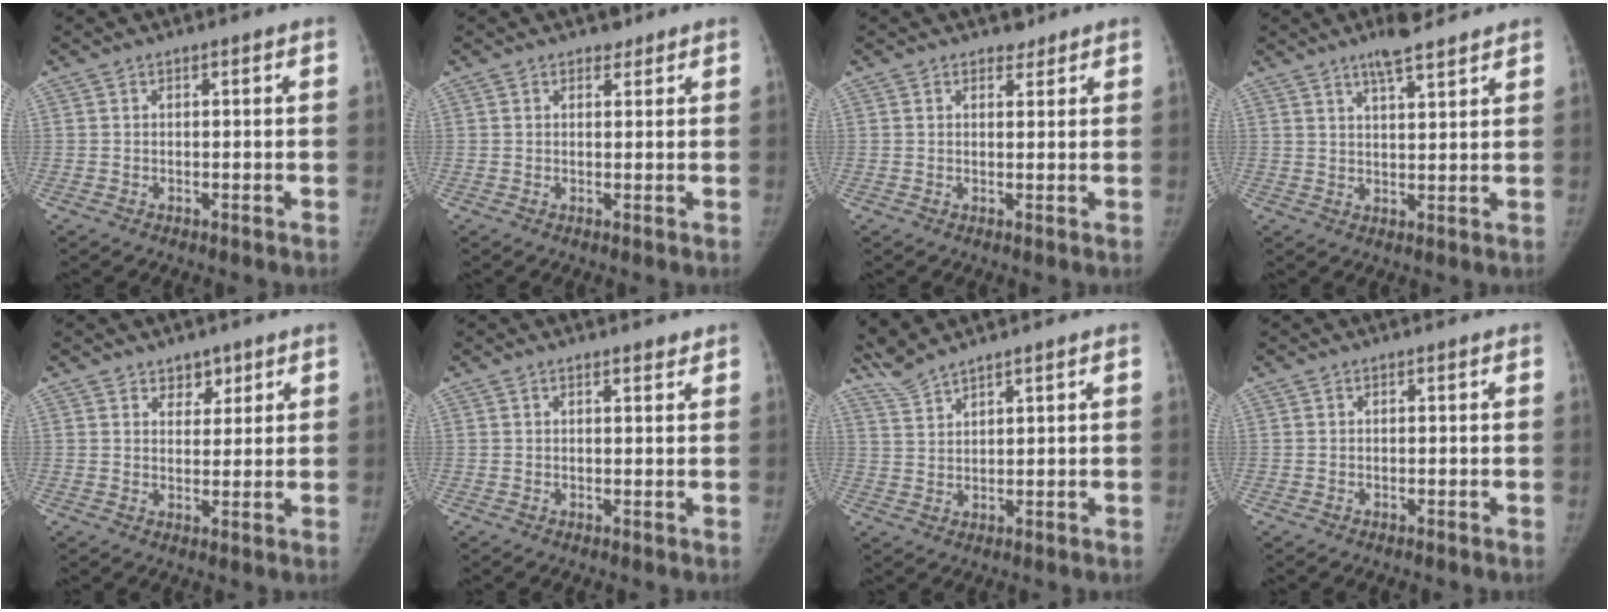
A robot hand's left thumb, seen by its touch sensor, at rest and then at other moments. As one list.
[{"total": 1.4, "force": [1.0, 0.9, 0.2], "torque": [0.009, -0.005, 0.010]}, {"total": 1.6, "force": [1.3, 1.0, 0.1], "torque": [0.013, -0.007, 0.013]}, {"total": 6.4, "force": [4.9, 1.4, 3.9], "torque": [-0.055, -0.022, 0.077]}, {"total": 3.5, "force": [2.4, 2.3, 1.1], "torque": [0.008, -0.016, 0.039]}, {"total": 1.3, "force": [1.1, 0.4, 0.6], "torque": [-0.002, -0.007, 0.016]}, {"total": 4.2, "force": [4.1, -0.5, 1.0], "torque": [-0.029, -0.009, 0.093]}, {"total": 0.0}]